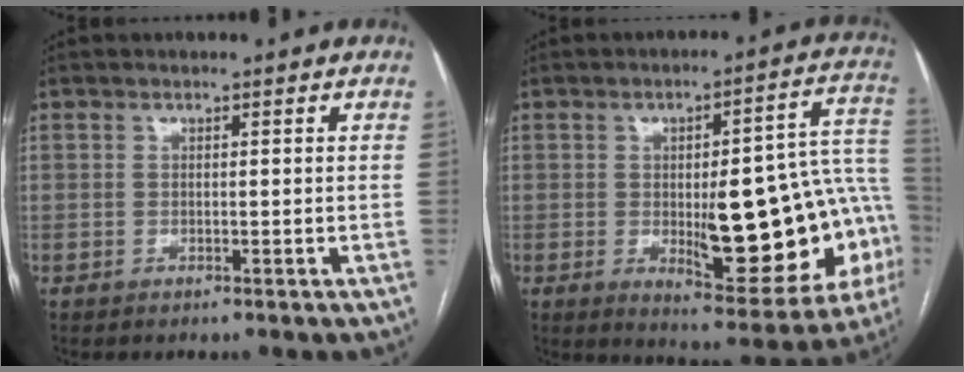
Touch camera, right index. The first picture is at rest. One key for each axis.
{"total": 22.5, "fx": -3.3, "fy": 6.2, "fz": 21.4, "tx": -0.202, "ty": 0.027, "tz": -0.021}